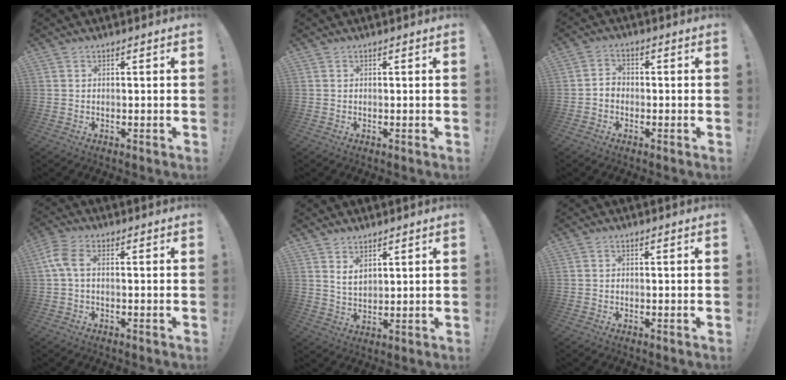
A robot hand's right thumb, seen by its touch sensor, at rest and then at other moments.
{"total": 0.0}
{"total": 3.0, "force": [-1.6, 2.0, 1.6], "torque": [-0.030, 0.014, -0.028]}
{"total": 5.6, "force": [0.5, 2.6, 4.9], "torque": [-0.107, 0.003, 0.011]}
{"total": 4.6, "force": [3.2, 2.4, 2.1], "torque": [-0.033, -0.020, 0.059]}
{"total": 0.0}